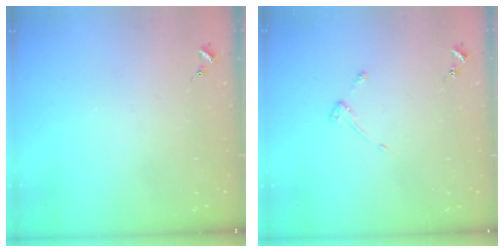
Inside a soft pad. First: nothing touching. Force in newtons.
{"total": 3.0, "press": 3.0, "slide": 0.4}